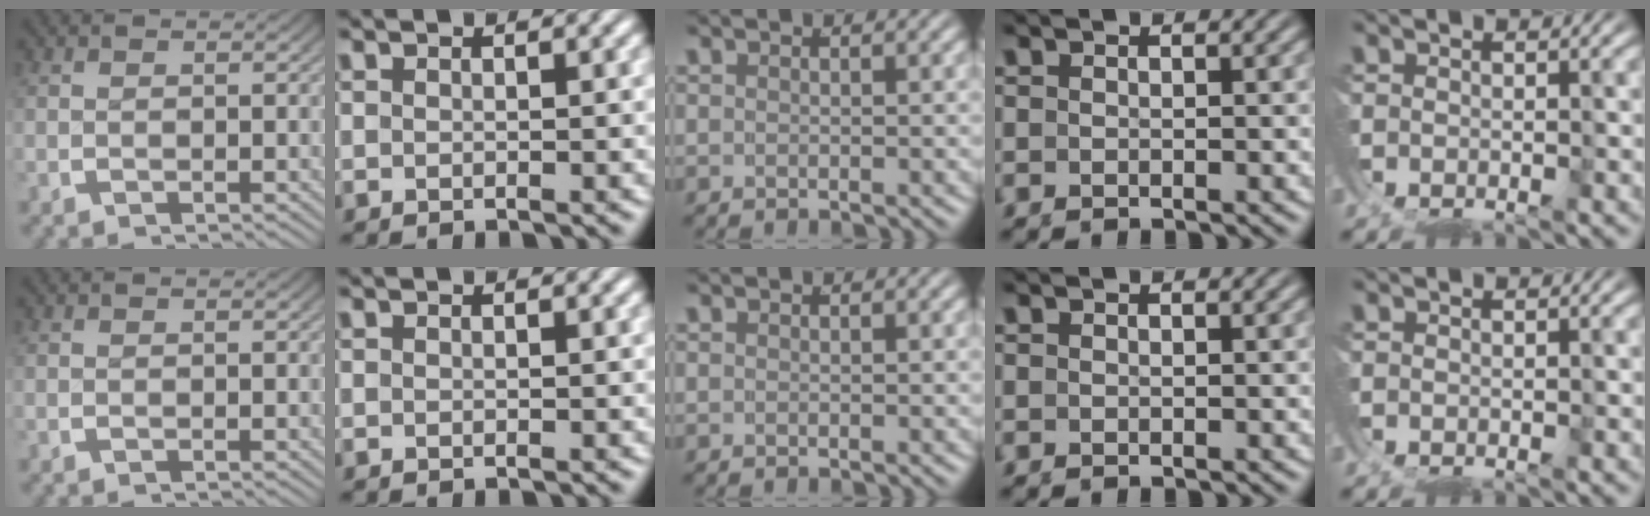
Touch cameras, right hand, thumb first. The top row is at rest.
{}